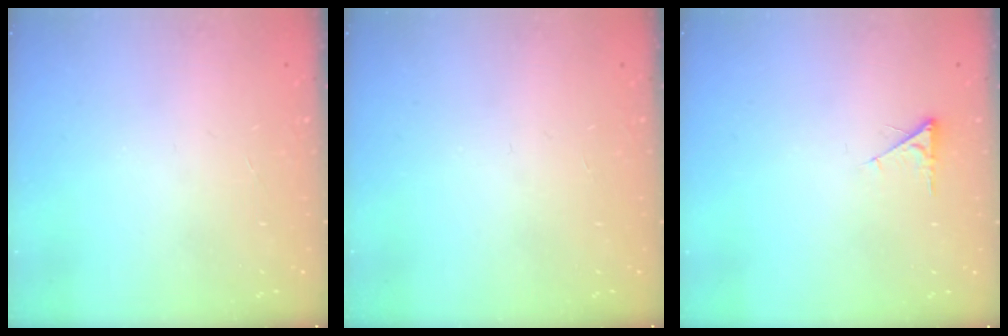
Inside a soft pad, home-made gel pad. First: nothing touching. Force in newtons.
{"total": 0.0}
{"total": 2.4, "press": 2.4, "slide": 0.4}